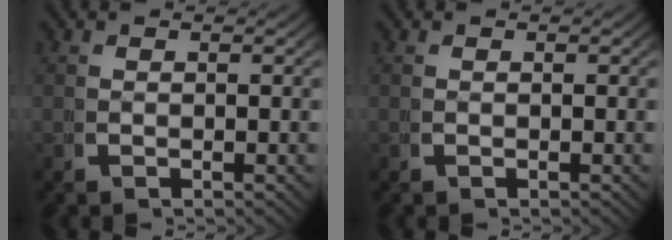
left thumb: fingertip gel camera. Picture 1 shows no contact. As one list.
[{"total": 0.0}]